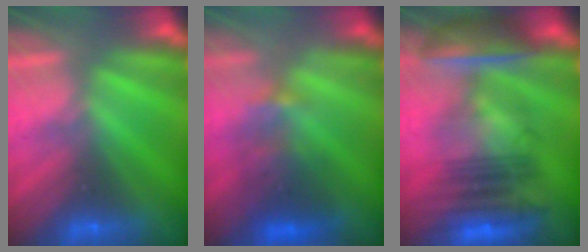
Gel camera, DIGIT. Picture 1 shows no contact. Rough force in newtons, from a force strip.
{"total": 3.7}
{"total": 7.1}